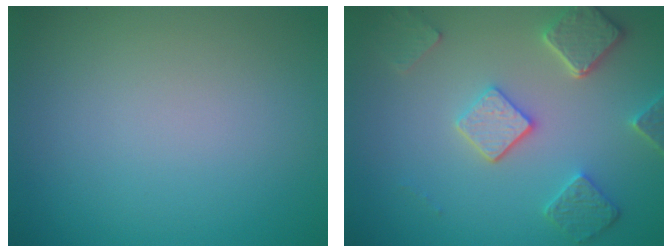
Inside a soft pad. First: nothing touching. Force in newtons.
{"total": 4.9, "press": 3.9, "slide": 3.0}